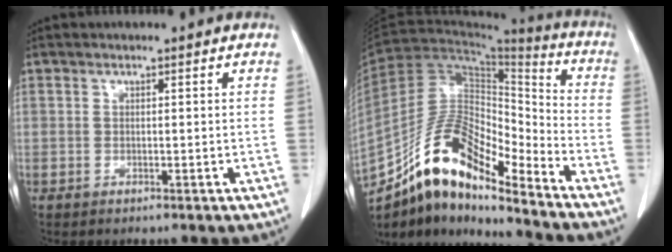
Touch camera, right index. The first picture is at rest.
{"total": 15.9, "force": [-12.0, 4.4, 9.5], "torque": [-0.172, 0.041, -0.213]}